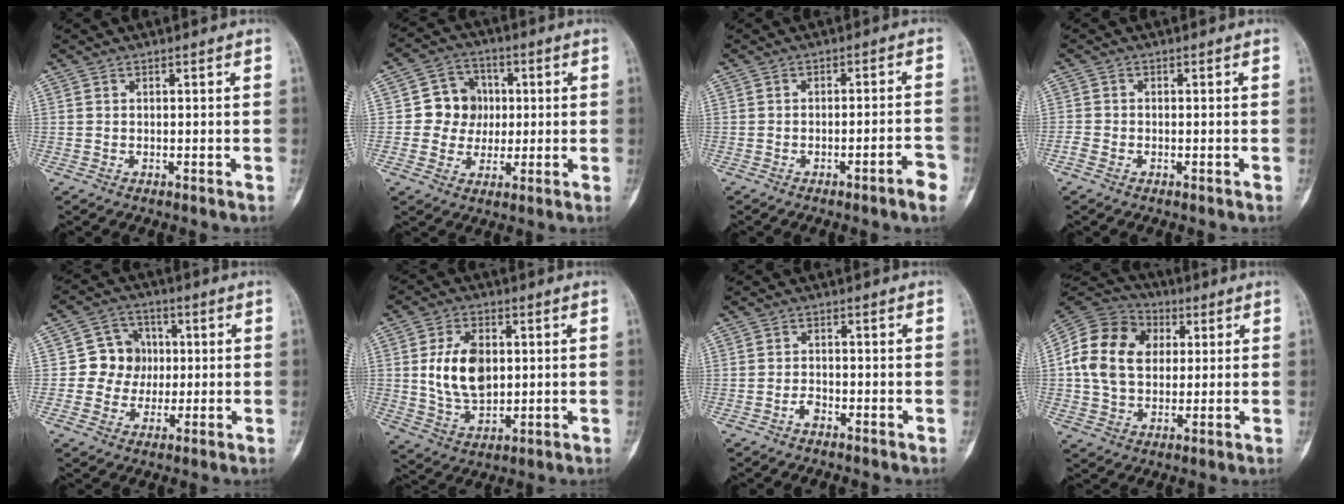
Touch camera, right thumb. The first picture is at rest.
{"total": 8.5, "force": [0.5, 7.9, 2.9], "torque": [0.003, 0.013, 0.003]}
{"total": 4.6, "force": [-2.6, 0.3, 3.7], "torque": [-0.056, 0.022, -0.035]}
{"total": 1.7, "force": [-1.0, 1.0, 0.8], "torque": [-0.020, 0.002, -0.024]}
{"total": 8.1, "force": [0.3, 7.6, 2.7], "torque": [0.005, 0.015, -0.003]}
{"total": 11.6, "force": [1.6, 7.4, 8.8], "torque": [-0.142, -0.010, 0.038]}
{"total": 1.6, "force": [-1.1, 0.8, 0.8], "torque": [-0.015, 0.005, -0.022]}
{"total": 17.2, "force": [2.8, 12.9, 10.9], "torque": [-0.189, 0.016, 0.045]}